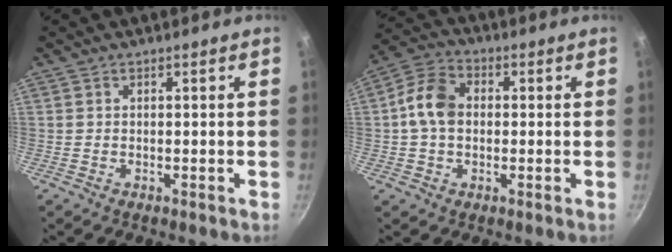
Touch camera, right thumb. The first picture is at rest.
{"total": 9.0, "force": [0.2, 6.7, 6.1], "torque": [-0.100, 0.020, -0.008]}